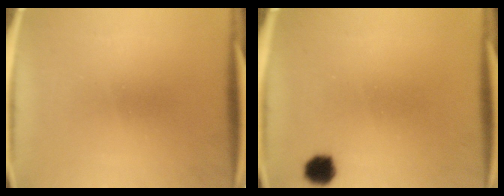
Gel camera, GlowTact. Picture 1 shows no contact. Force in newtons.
{"total": 3.9}